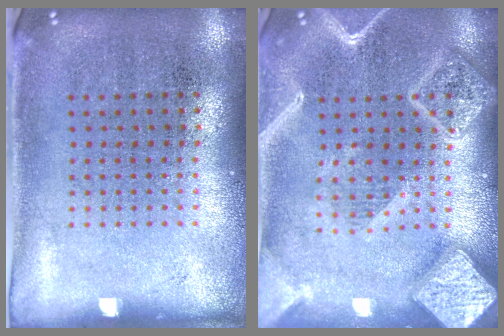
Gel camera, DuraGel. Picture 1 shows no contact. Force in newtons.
{"total": 3.6, "press": 3.6, "slide": 0.5}